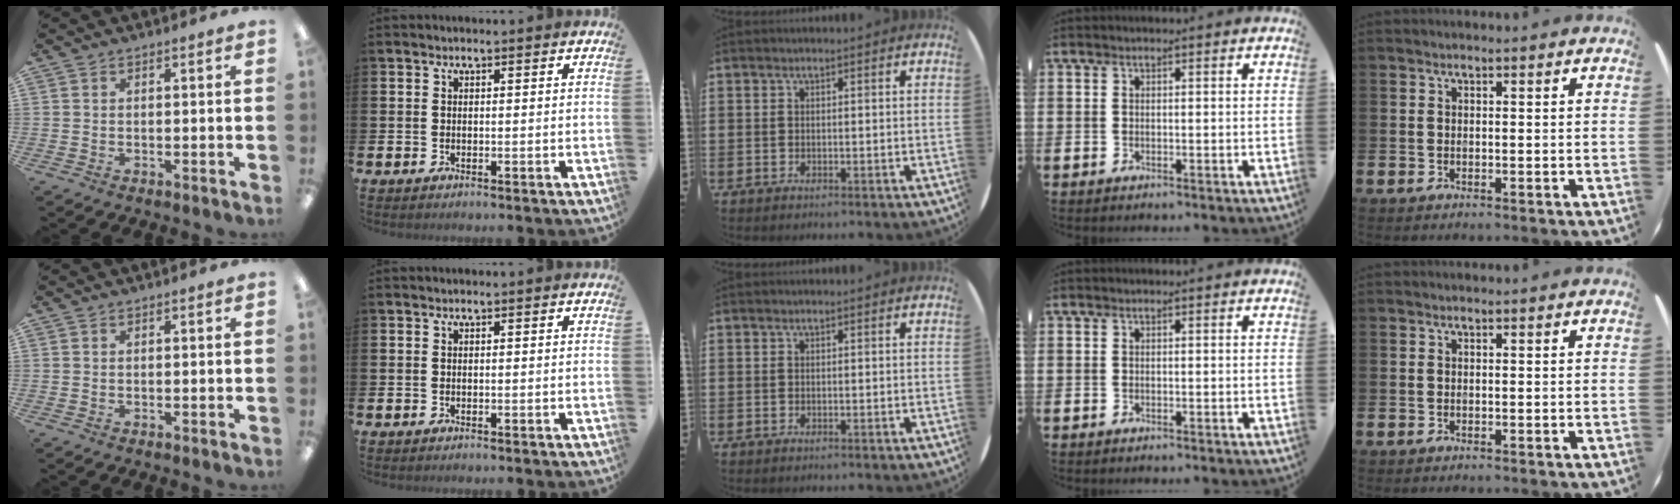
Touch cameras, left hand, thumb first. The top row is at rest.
{}